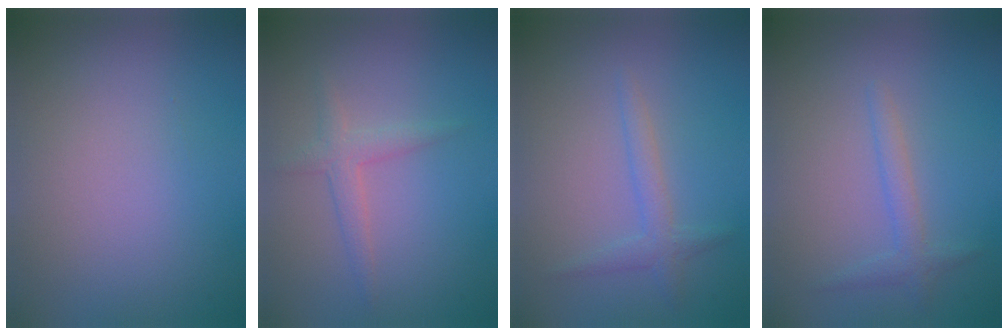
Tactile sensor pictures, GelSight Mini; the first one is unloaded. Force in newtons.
{"total": 2.3, "press": 2.3, "slide": 0.1}
{"total": 1.8, "press": 1.7, "slide": 0.1}
{"total": 1.6, "press": 1.6, "slide": 0.1}